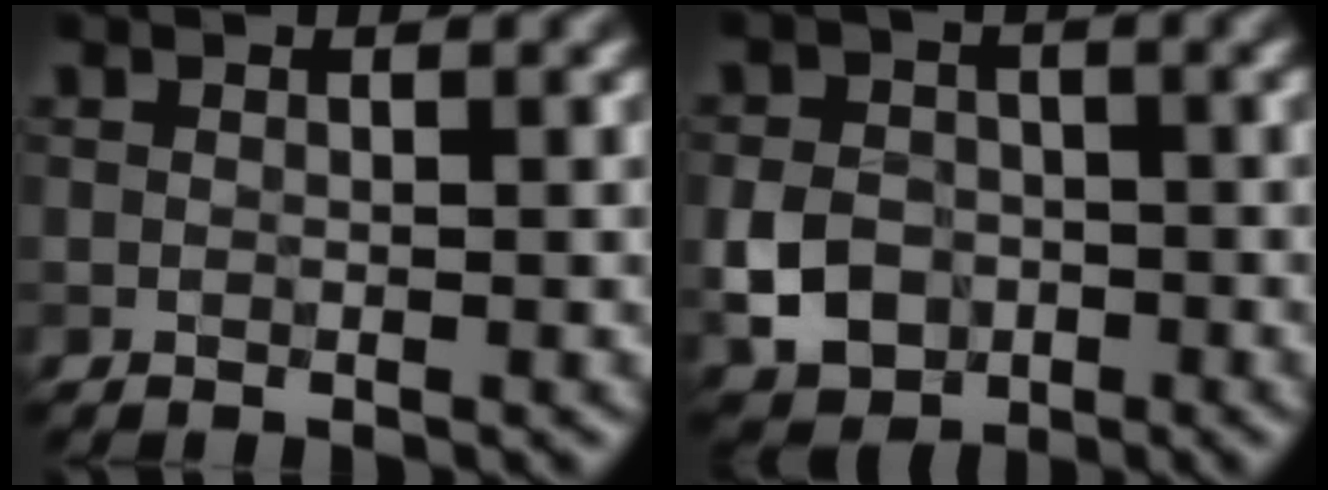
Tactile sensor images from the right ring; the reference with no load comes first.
{"total": 4.6, "force": [-1.4, 3.8, 2.2], "torque": [-0.043, -0.002, -0.033]}